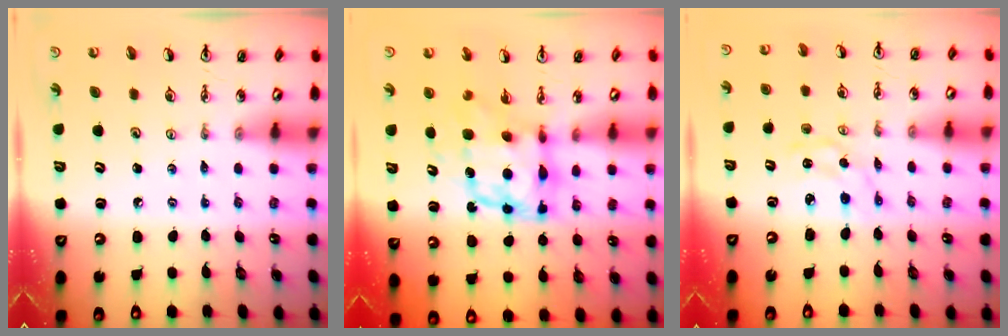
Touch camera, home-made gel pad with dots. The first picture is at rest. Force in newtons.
{"total": 9.2, "press": 9.2, "slide": 0.9}
{"total": 2.5, "press": 2.5, "slide": 0.3}